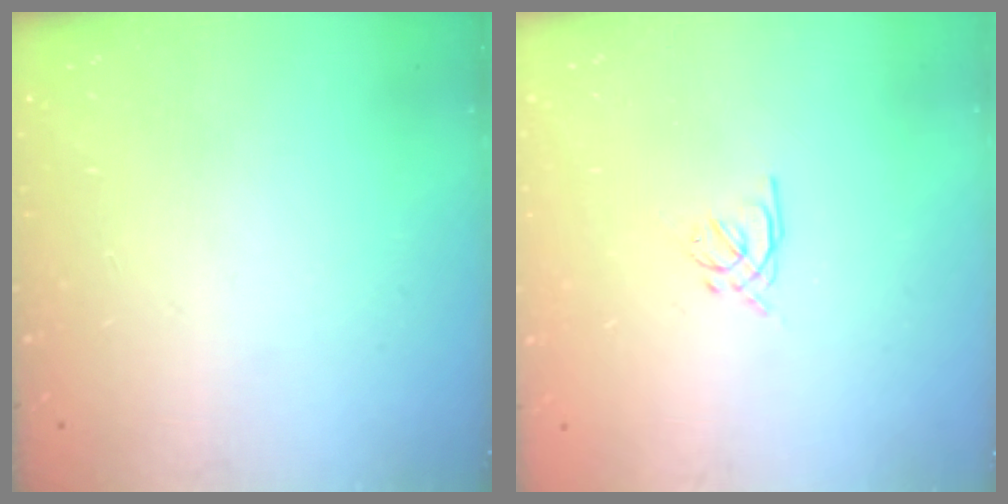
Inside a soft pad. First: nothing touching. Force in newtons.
{"total": 1.6, "press": 1.5, "slide": 0.6}